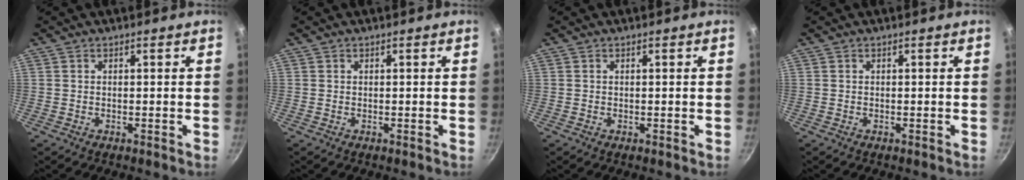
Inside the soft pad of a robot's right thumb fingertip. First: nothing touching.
{"total": 0.0}
{"total": 0.0}
{"total": 0.0}